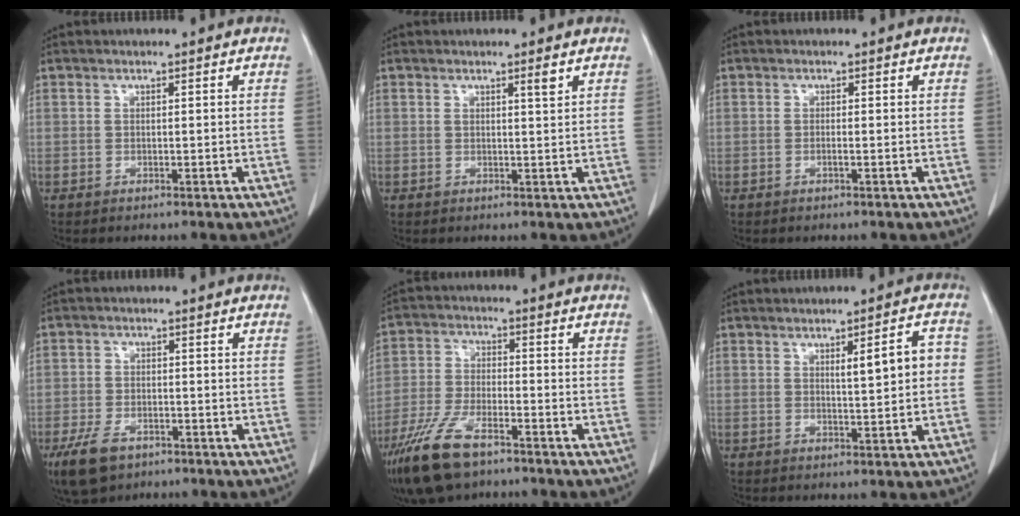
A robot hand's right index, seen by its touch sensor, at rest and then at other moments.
{"total": 1.7, "force": [1.0, -0.1, 1.4], "torque": [-0.022, -0.004, 0.016]}
{"total": 0.7, "force": [-0.2, 0.0, 0.7], "torque": [-0.014, 0.000, -0.004]}
{"total": 6.5, "force": [-3.9, 3.7, 3.6], "torque": [-0.078, -0.006, -0.060]}
{"total": 10.8, "force": [-7.3, 3.9, 6.9], "torque": [-0.149, -0.014, -0.134]}
{"total": 5.4, "force": [0.6, 1.0, 5.3], "torque": [-0.076, 0.012, 0.011]}